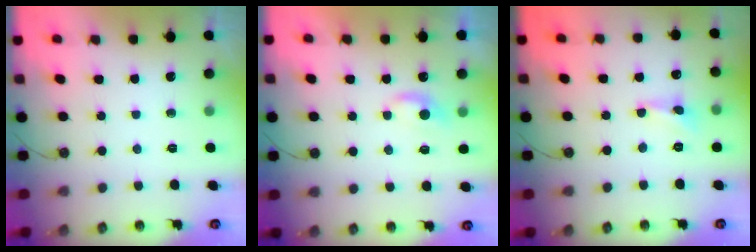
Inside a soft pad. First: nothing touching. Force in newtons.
{"total": 1.4, "press": 1.2, "slide": 0.5}
{"total": 1.7, "press": 1.6, "slide": 0.5}